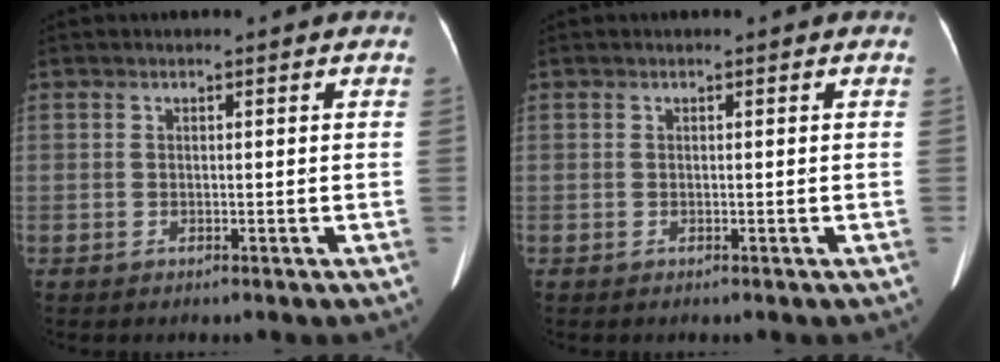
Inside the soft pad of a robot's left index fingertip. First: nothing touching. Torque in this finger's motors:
{"motor_torque": [0.00, 0.00, 0.00, 0.00]}